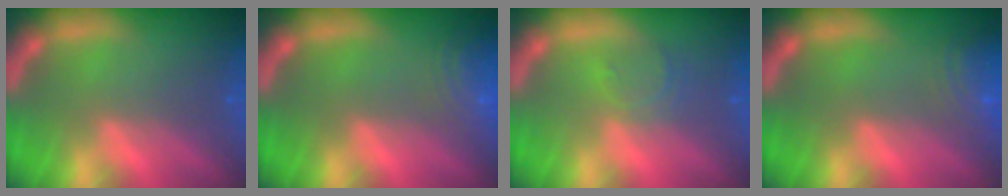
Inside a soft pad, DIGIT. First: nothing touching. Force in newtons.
{"total": 6.5}
{"total": 2.4}
{"total": 5.6}